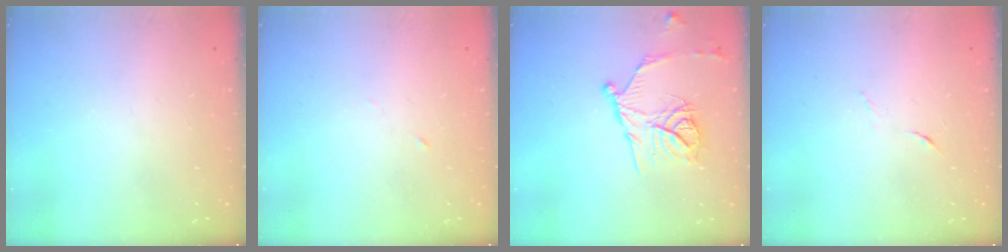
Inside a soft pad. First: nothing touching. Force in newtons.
{"total": 2.7, "press": 2.5, "slide": 1.0}
{"total": 15.4, "press": 15.3, "slide": 1.5}
{"total": 4.1, "press": 4.0, "slide": 1.1}